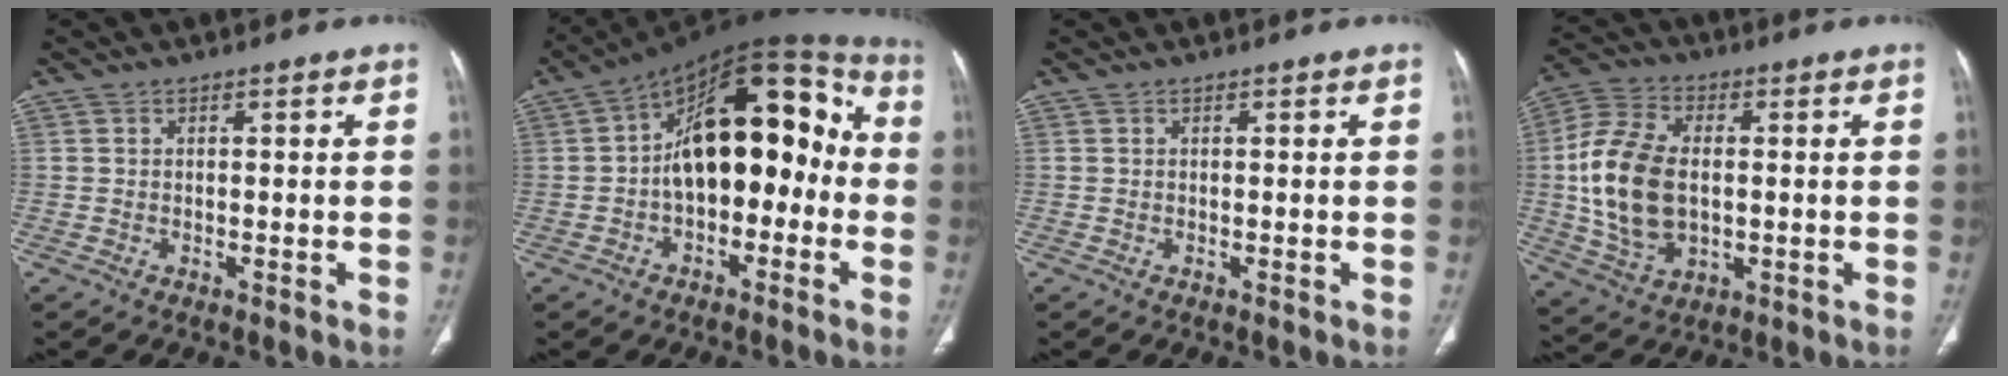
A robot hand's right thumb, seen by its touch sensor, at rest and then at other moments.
{"total": 20.7, "force": [-0.9, 11.5, 17.2], "torque": [-0.230, 0.055, -0.023]}
{"total": 0.0}
{"total": 16.2, "force": [0.0, 10.2, 12.6], "torque": [-0.252, 0.005, 0.006]}